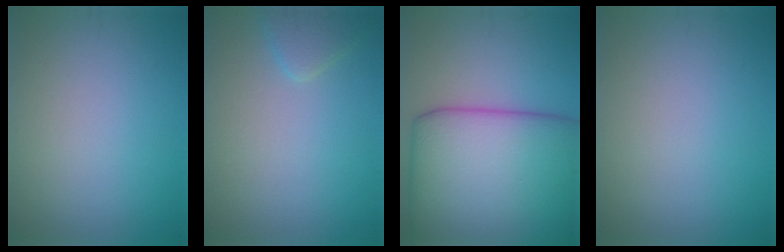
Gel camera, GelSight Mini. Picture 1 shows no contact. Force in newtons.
{"total": 1.6, "press": 1.6, "slide": 0.1}
{"total": 16.0, "press": 16.0, "slide": 0.6}
{"total": 0.0}